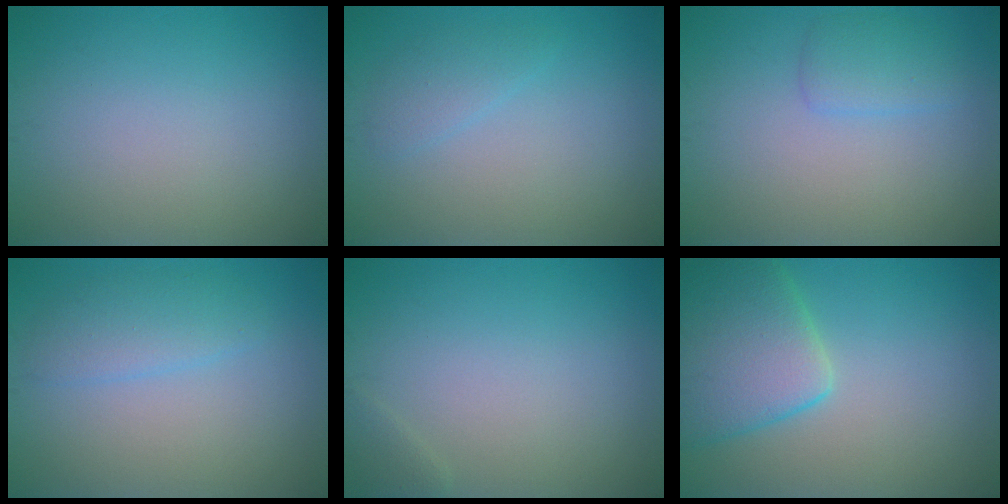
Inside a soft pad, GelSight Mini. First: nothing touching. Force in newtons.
{"total": 1.5, "press": 1.5, "slide": 0.1}
{"total": 1.9, "press": 1.9, "slide": 0.1}
{"total": 2.3, "press": 2.3, "slide": 0.0}
{"total": 0.8, "press": 0.8, "slide": 0.1}
{"total": 6.7, "press": 6.6, "slide": 0.4}